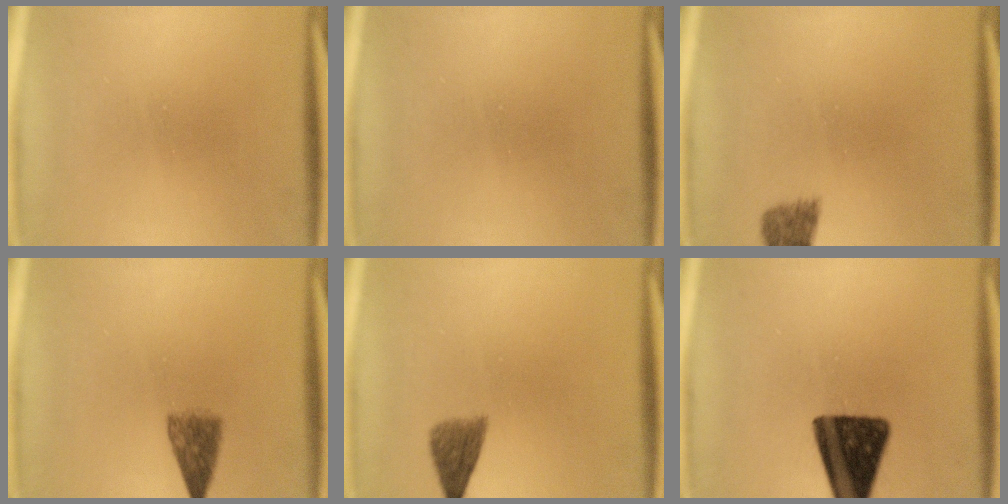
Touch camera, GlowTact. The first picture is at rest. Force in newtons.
{"total": 0.0}
{"total": 1.9}
{"total": 4.1}
{"total": 4.3}
{"total": 14.3}